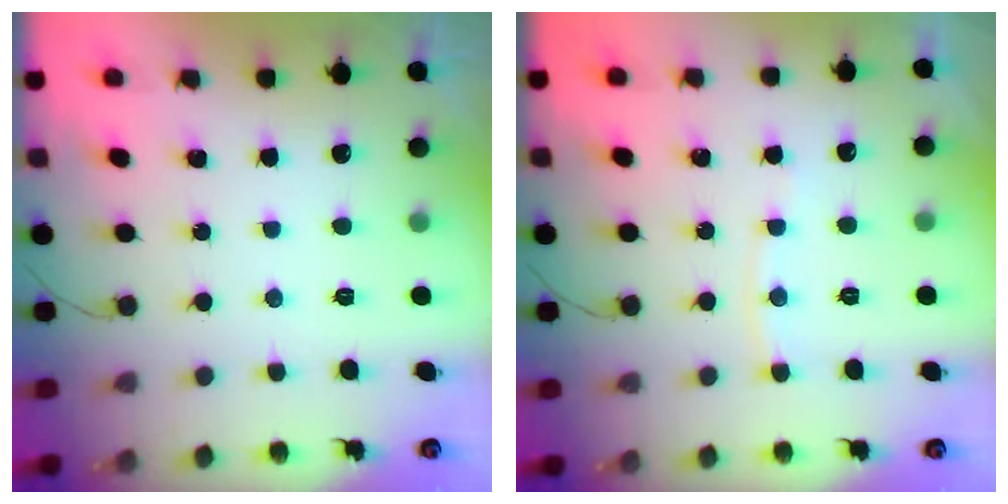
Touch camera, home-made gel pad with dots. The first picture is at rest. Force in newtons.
{"total": 5.1, "press": 5.1, "slide": 0.6}